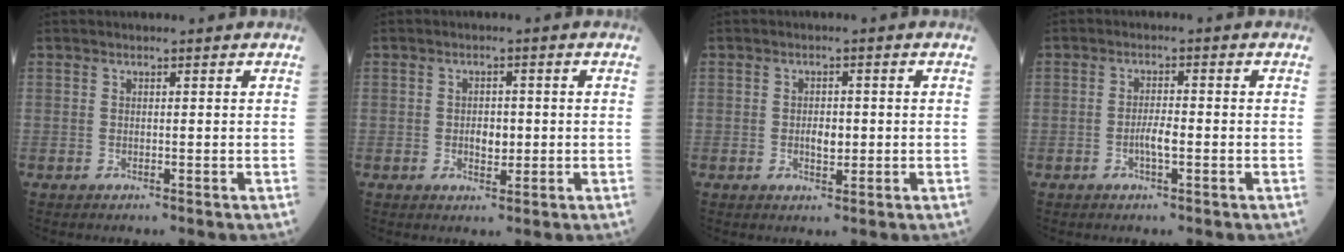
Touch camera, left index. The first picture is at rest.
{"total": 2.7, "force": [-0.5, 1.6, 2.2], "torque": [-0.034, -0.002, -0.006]}
{"total": 2.5, "force": [-0.5, 1.3, 2.1], "torque": [-0.036, -0.002, -0.007]}
{"total": 2.6, "force": [-1.1, 0.4, 2.4], "torque": [-0.045, -0.001, -0.022]}